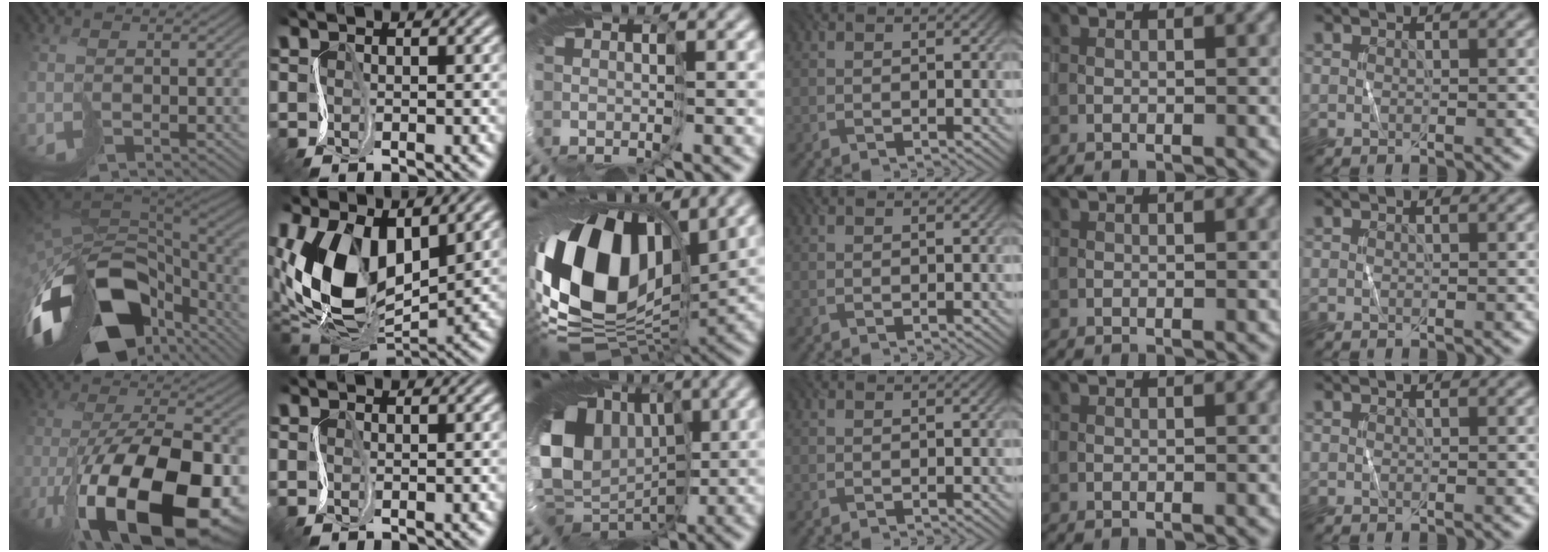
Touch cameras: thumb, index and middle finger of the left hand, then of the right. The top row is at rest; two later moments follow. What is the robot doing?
{"motion": "cut", "object": "wrapping paper"}